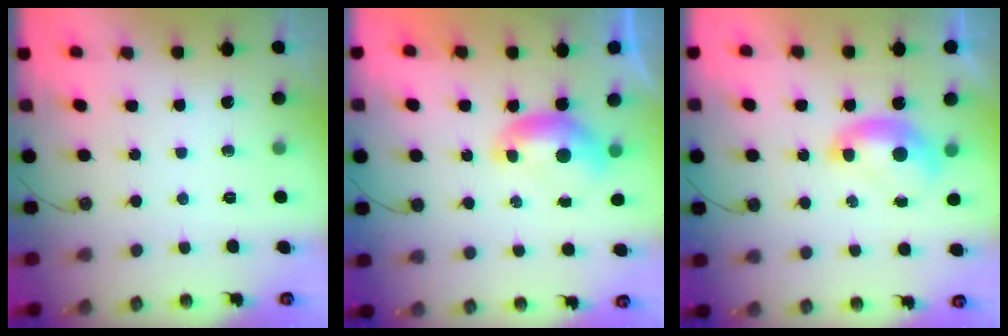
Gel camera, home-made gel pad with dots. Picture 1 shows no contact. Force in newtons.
{"total": 0.0}
{"total": 1.2, "press": 1.2, "slide": 0.3}